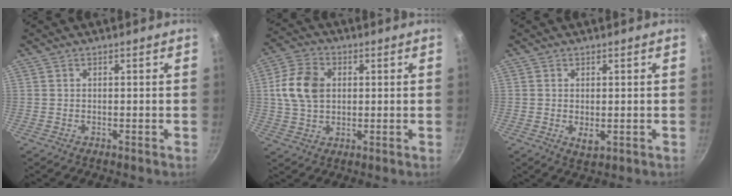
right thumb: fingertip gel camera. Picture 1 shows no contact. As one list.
[{"total": 10.3, "force": [1.6, 7.3, 7.0], "torque": [-0.121, 0.009, 0.022]}, {"total": 2.7, "force": [-0.1, 1.4, 2.3], "torque": [-0.038, -0.010, 0.001]}]